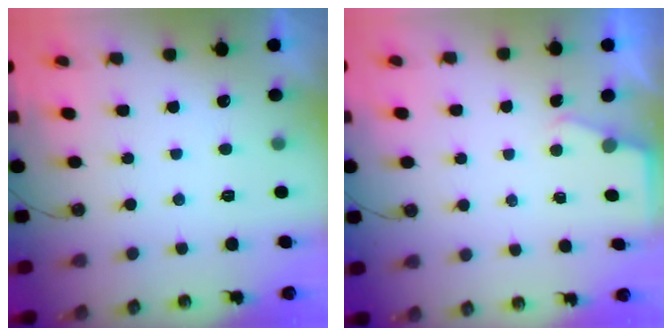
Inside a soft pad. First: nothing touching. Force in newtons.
{"total": 2.3, "press": 2.3, "slide": 0.4}